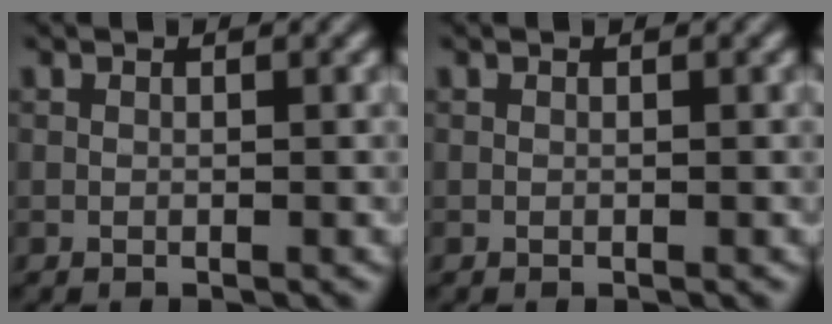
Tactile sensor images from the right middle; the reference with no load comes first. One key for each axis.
{"total": 0.0}